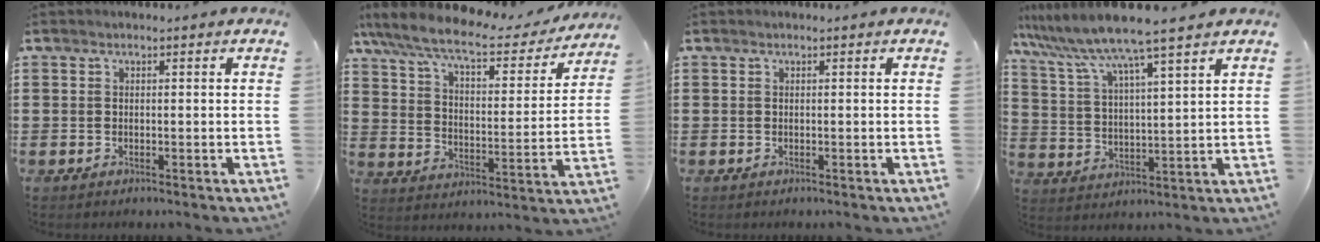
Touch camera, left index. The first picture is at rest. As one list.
[{"total": 8.7, "force": [6.9, 1.5, 5.0], "torque": [-0.123, -0.037, 0.115]}, {"total": 0.0}, {"total": 7.8, "force": [6.9, -1.0, 3.6], "torque": [-0.098, -0.044, 0.112]}]